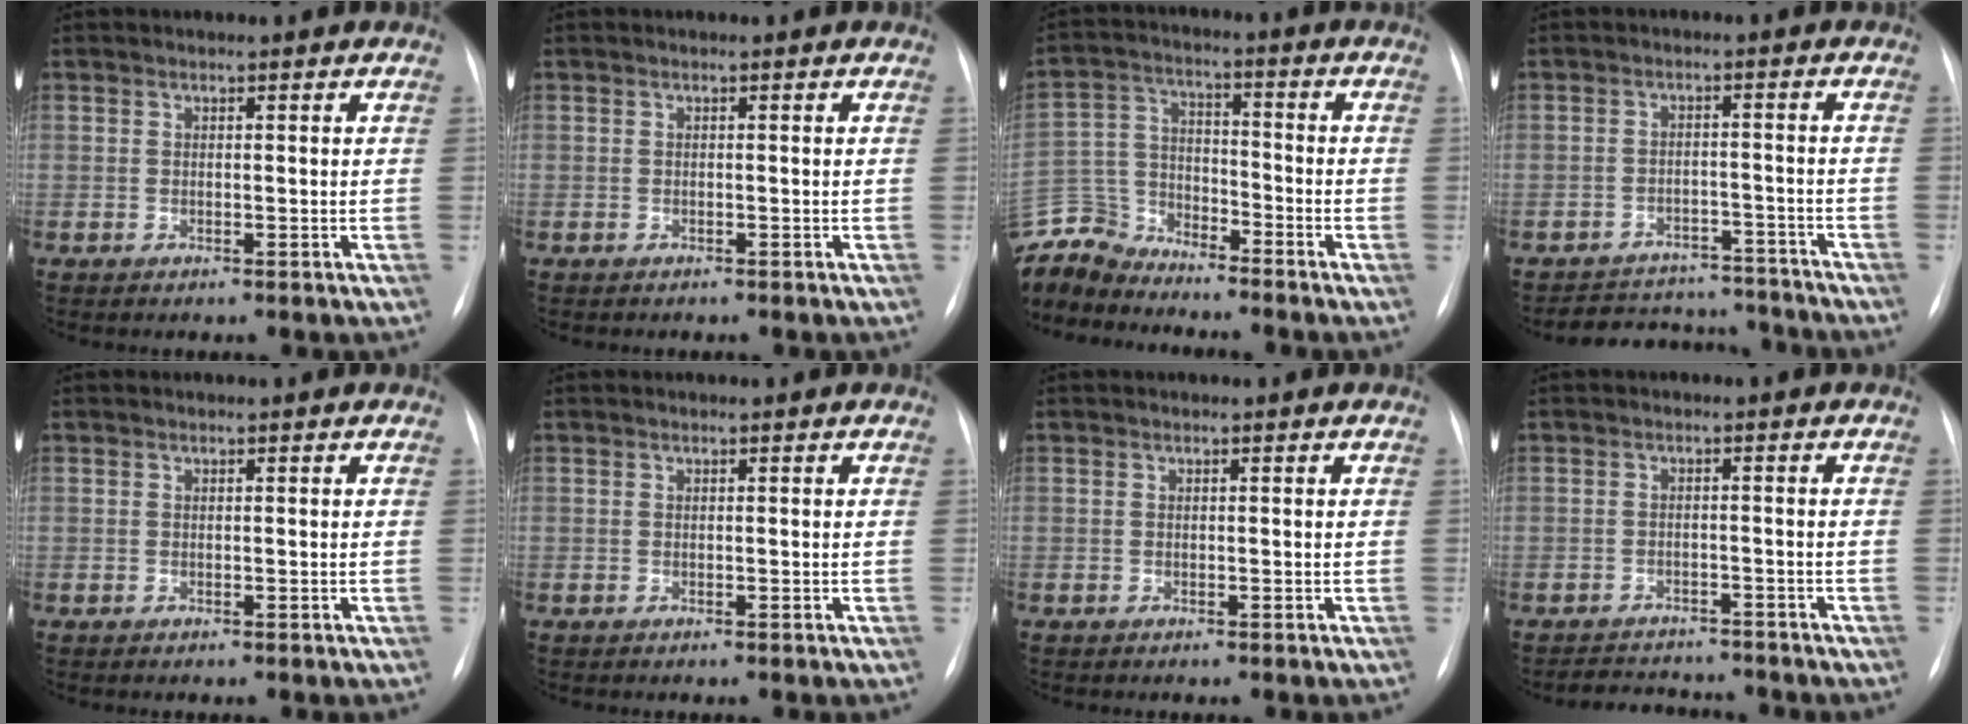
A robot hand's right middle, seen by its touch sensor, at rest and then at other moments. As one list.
[{"total": 0.0}, {"total": 9.7, "force": [-9.5, 1.7, 0.2], "torque": [-0.011, 0.010, -0.191]}, {"total": 10.9, "force": [-10.3, 3.3, 0.9], "torque": [-0.010, 0.017, -0.134]}, {"total": 0.0}, {"total": 0.0}, {"total": 0.0}, {"total": 6.3, "force": [-5.9, 1.8, 0.8], "torque": [-0.015, 0.003, -0.082]}]